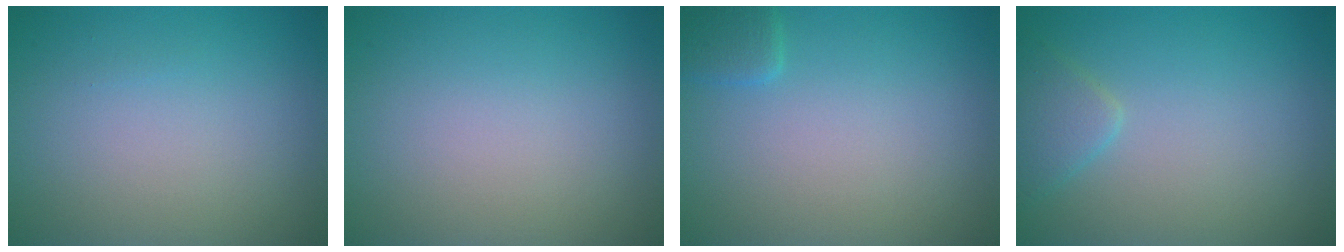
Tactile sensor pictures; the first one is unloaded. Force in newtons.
{"total": 0.0}
{"total": 1.5, "press": 1.5, "slide": 0.1}
{"total": 1.9, "press": 1.9, "slide": 0.1}